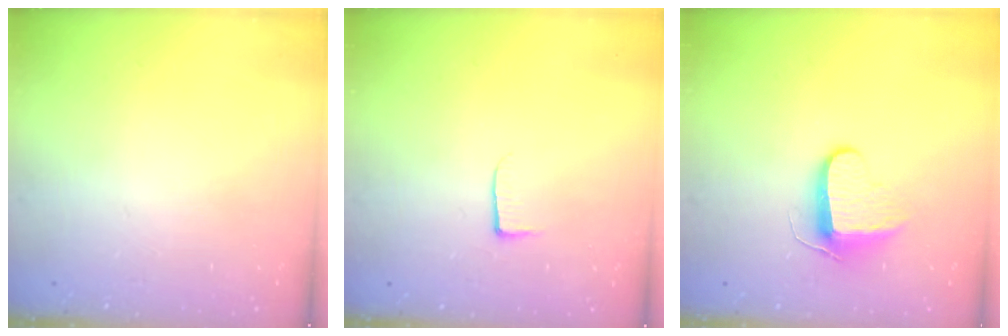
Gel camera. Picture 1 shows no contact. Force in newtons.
{"total": 3.7, "press": 3.7, "slide": 0.5}
{"total": 9.6, "press": 9.6, "slide": 0.8}